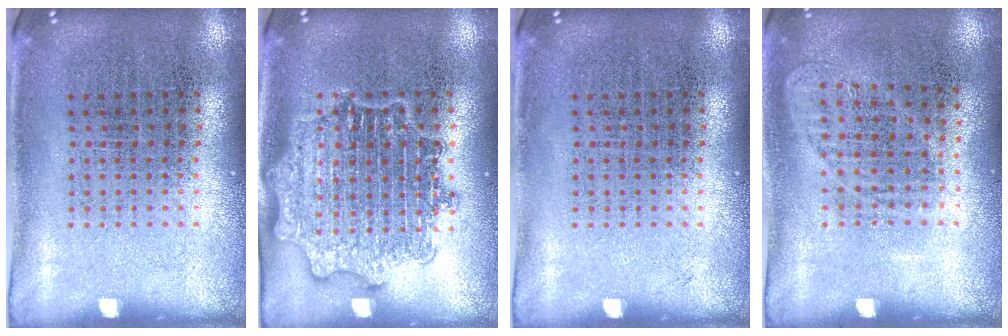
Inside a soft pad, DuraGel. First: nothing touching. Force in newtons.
{"total": 2.4, "press": 2.4, "slide": 0.3}
{"total": 0.0}
{"total": 1.0, "press": 0.9, "slide": 0.3}